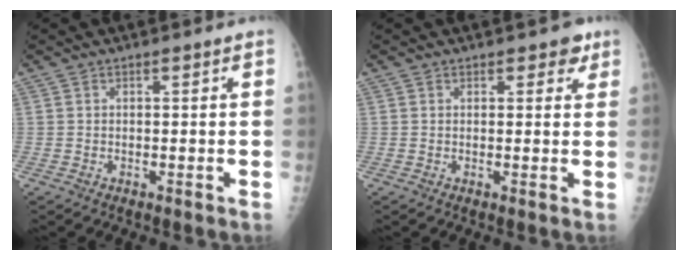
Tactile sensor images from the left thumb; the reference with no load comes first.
{"total": 2.6, "force": [1.6, 1.6, 1.3], "torque": [0.009, -0.004, 0.015]}